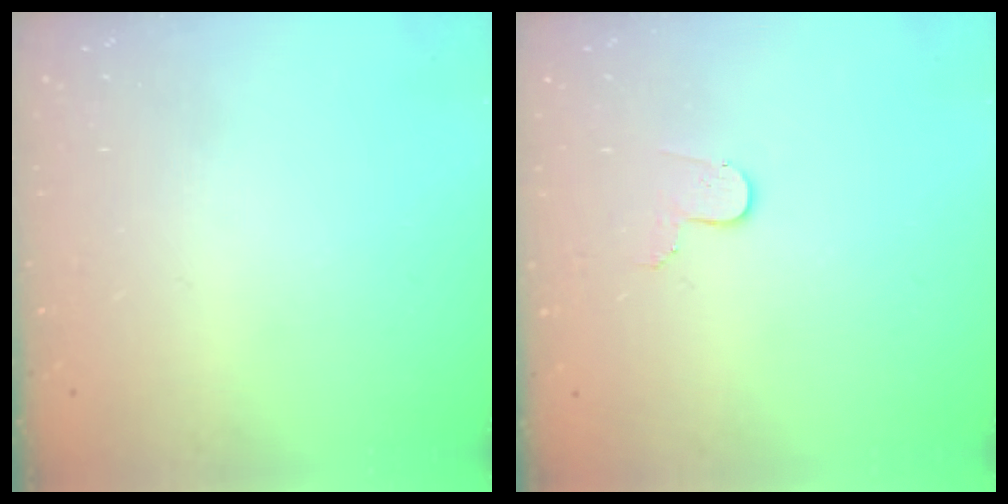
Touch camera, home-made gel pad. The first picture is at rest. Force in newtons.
{"total": 3.6, "press": 3.6, "slide": 0.3}